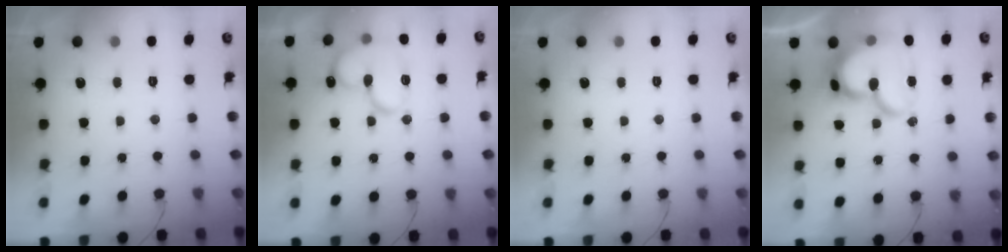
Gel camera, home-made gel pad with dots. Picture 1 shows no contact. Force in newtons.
{"total": 14.9, "press": 14.8, "slide": 2.0}
{"total": 0.0}
{"total": 20.3, "press": 20.2, "slide": 2.0}